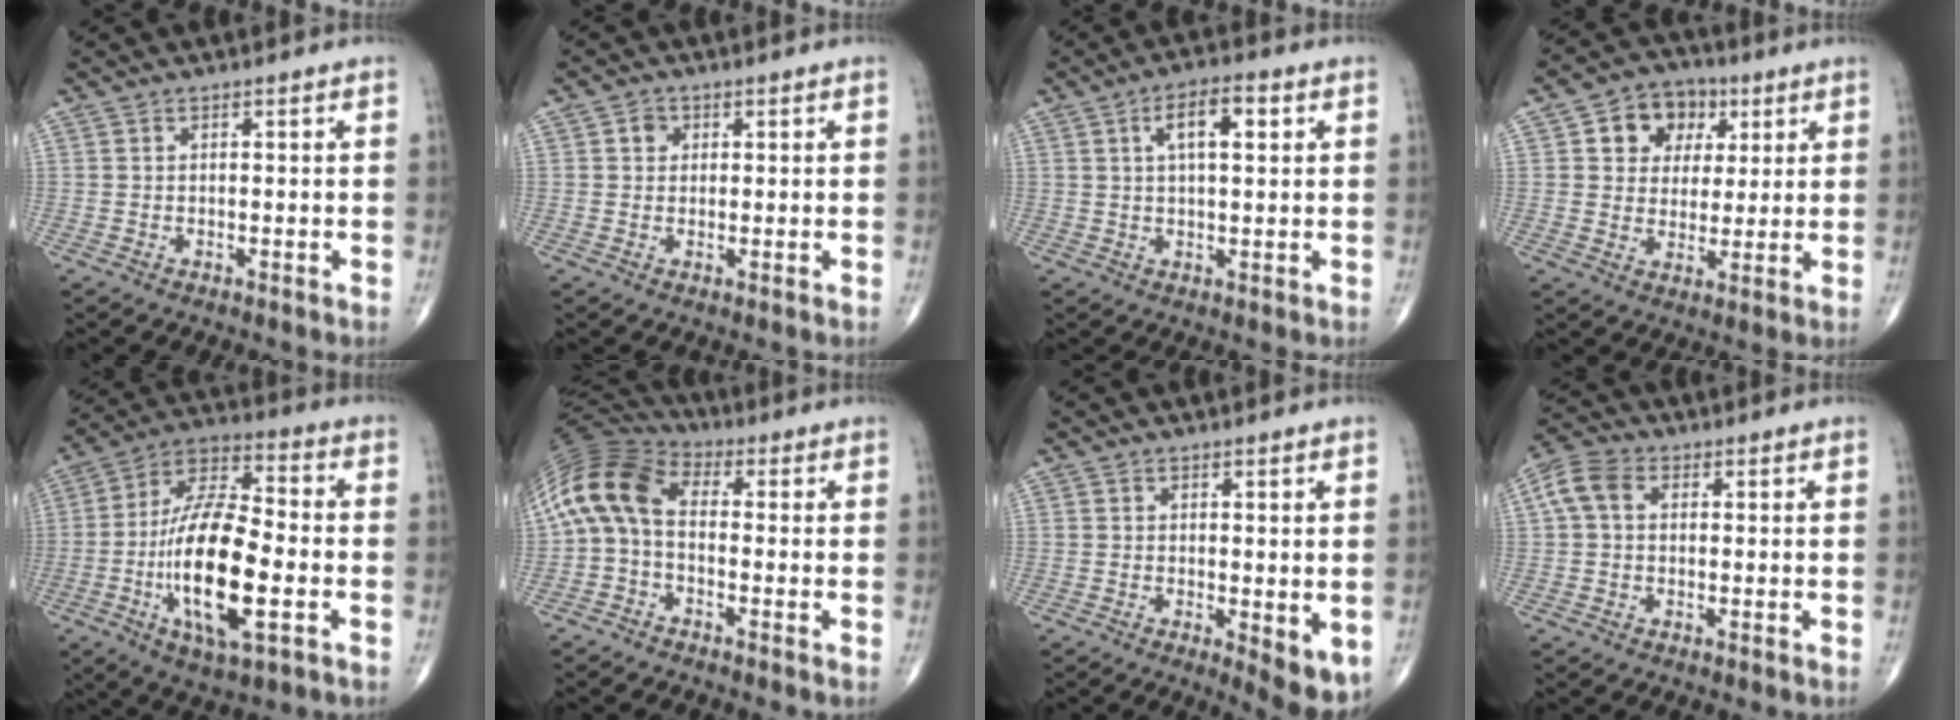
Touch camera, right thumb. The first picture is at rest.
{"total": 2.2, "force": [0.6, 1.9, 0.8], "torque": [-0.003, 0.000, 0.007]}
{"total": 6.9, "force": [2.2, 2.7, 5.9], "torque": [-0.091, 0.006, 0.034]}
{"total": 10.2, "force": [3.7, 8.2, 4.9], "torque": [-0.034, -0.004, 0.057]}
{"total": 19.4, "force": [-4.3, 7.0, 17.6], "torque": [-0.319, 0.012, -0.070]}
{"total": 11.3, "force": [-0.5, 6.7, 9.1], "torque": [-0.184, 0.037, -0.029]}
{"total": 6.2, "force": [-1.1, 2.2, 5.6], "torque": [-0.071, -0.017, -0.012]}
{"total": 5.9, "force": [1.0, 4.2, 4.0], "torque": [-0.087, 0.022, 0.013]}